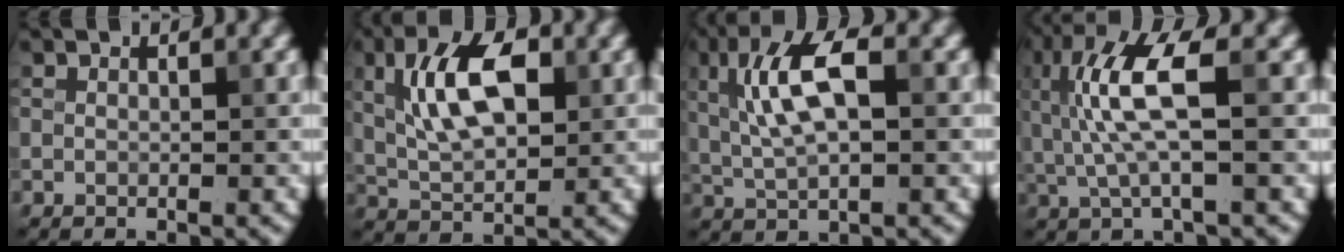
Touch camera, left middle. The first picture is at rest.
{"total": 7.0, "force": [1.7, 3.3, 6.0], "torque": [-0.109, 0.011, 0.027]}
{"total": 6.4, "force": [1.2, 2.3, 5.8], "torque": [-0.114, 0.011, 0.020]}
{"total": 7.0, "force": [0.9, 1.8, 6.7], "torque": [-0.154, 0.008, 0.018]}